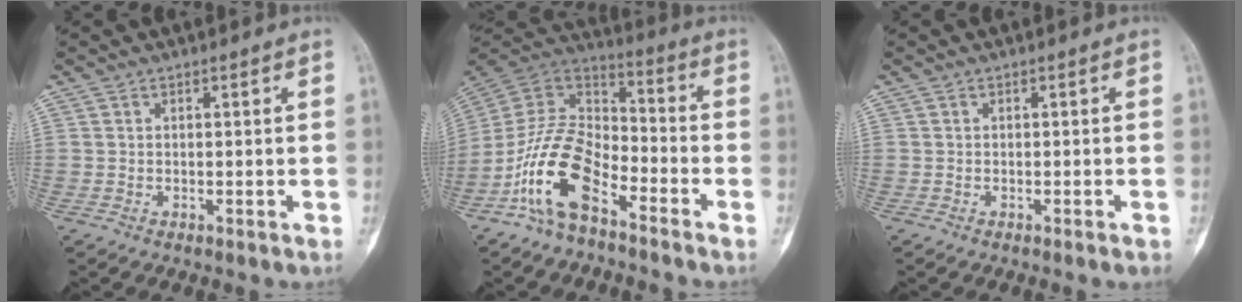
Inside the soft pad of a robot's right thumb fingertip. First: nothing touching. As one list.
[{"total": 14.8, "force": [-8.1, 7.2, 10.2], "torque": [-0.186, 0.073, -0.164]}, {"total": 1.1, "force": [-0.7, 0.0, 0.8], "torque": [-0.015, 0.003, -0.007]}]